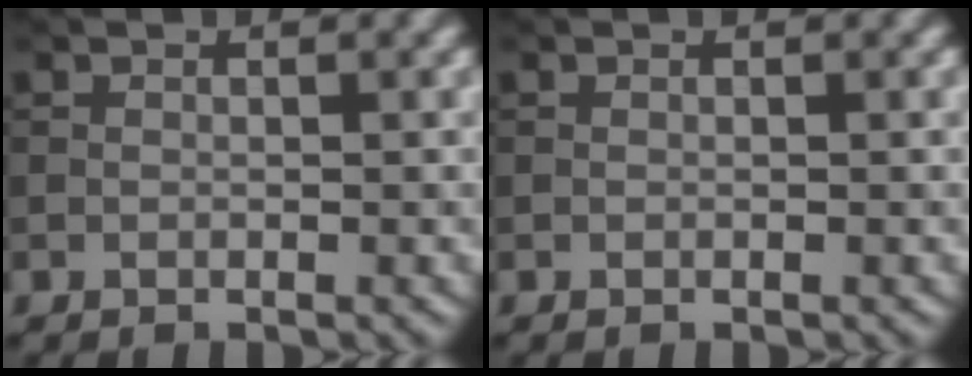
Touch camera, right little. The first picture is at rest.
{"total": 0.0}